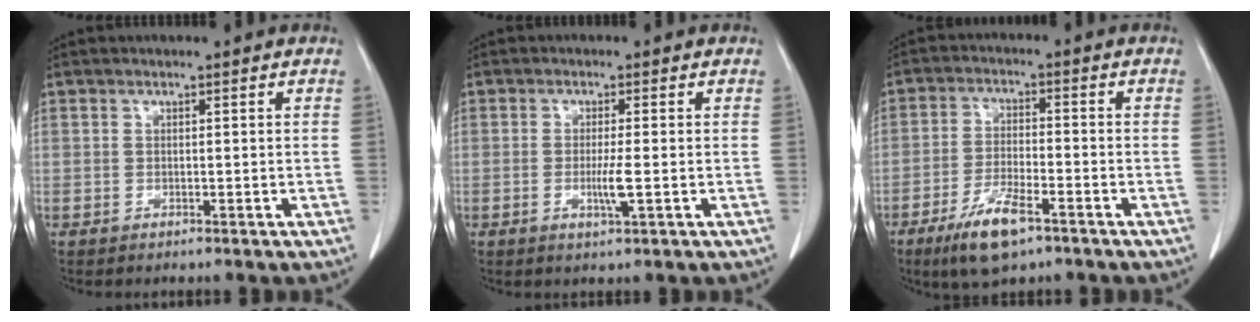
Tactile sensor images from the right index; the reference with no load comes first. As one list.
[{"total": 3.2, "force": [-0.7, -0.2, 3.1], "torque": [-0.060, -0.007, -0.014]}, {"total": 8.7, "force": [-5.4, 2.1, 6.4], "torque": [-0.127, -0.014, -0.094]}]